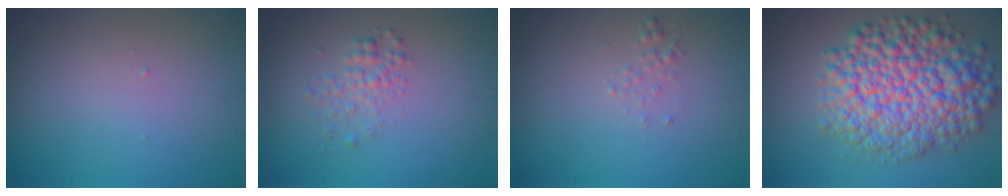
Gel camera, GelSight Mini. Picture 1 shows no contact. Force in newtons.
{"total": 1.7, "press": 1.7, "slide": 0.1}
{"total": 0.8, "press": 0.8, "slide": 0.1}
{"total": 10.5, "press": 10.5, "slide": 0.3}